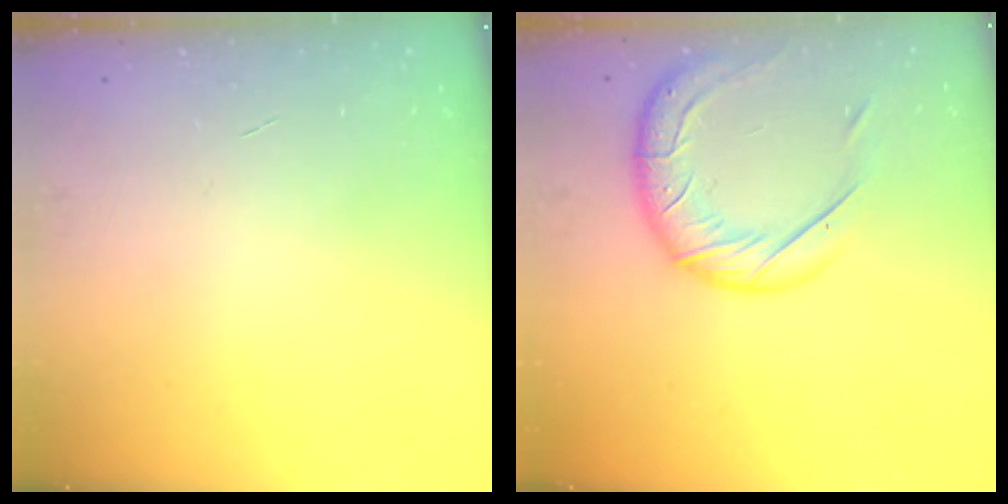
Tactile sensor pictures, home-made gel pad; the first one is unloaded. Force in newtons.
{"total": 16.3, "press": 16.2, "slide": 1.7}